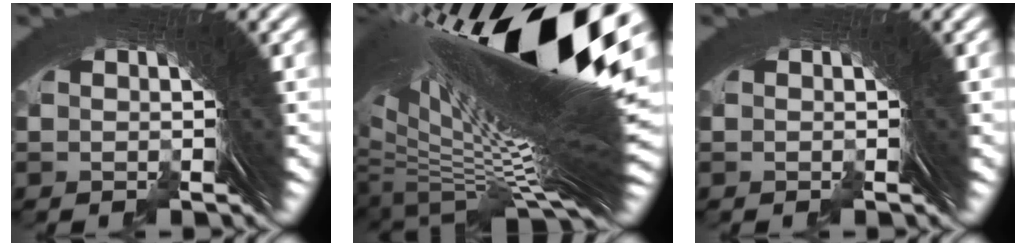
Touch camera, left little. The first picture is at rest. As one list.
[{"total": 32.3, "force": [4.0, 13.0, 29.3], "torque": [-0.465, 0.020, 0.066]}, {"total": 0.0}]